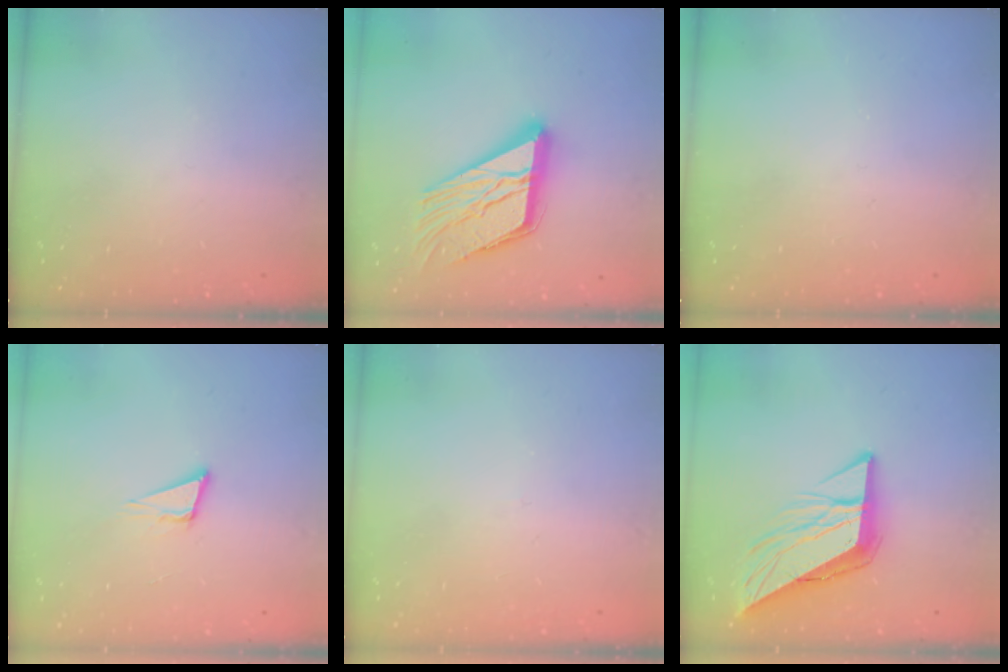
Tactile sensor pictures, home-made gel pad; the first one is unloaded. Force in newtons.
{"total": 18.9, "press": 18.8, "slide": 1.9}
{"total": 0.0}
{"total": 4.9, "press": 3.8, "slide": 3.0}
{"total": 2.7, "press": 2.7, "slide": 0.3}
{"total": 11.7, "press": 11.6, "slide": 1.4}